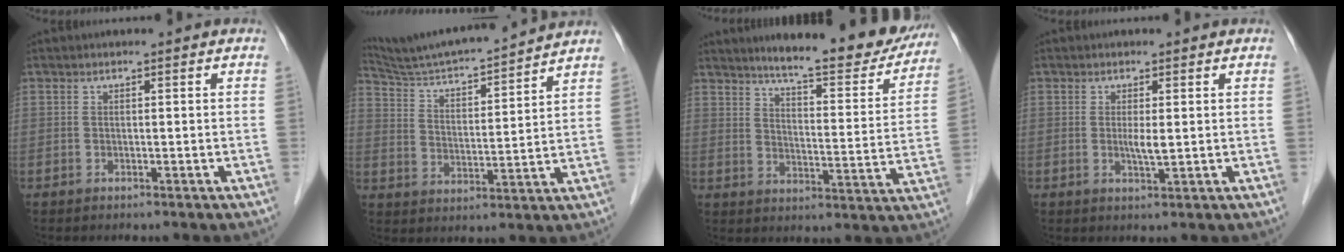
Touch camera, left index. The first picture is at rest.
{"total": 17.0, "force": [15.9, -0.5, 6.0], "torque": [-0.113, 0.000, 0.246]}
{"total": 18.5, "force": [16.5, 2.8, 8.1], "torque": [-0.100, -0.040, 0.204]}
{"total": 2.0, "force": [0.1, 0.3, 2.0], "torque": [-0.042, -0.005, 0.004]}